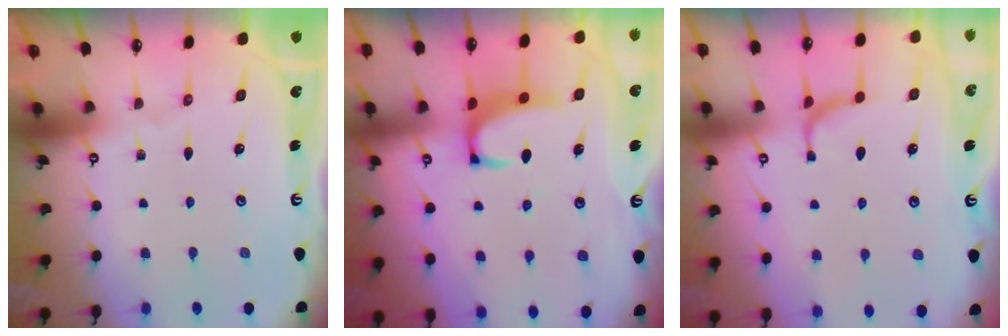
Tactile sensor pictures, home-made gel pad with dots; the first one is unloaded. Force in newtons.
{"total": 2.7, "press": 2.5, "slide": 1.0}
{"total": 3.3, "press": 3.3, "slide": 0.4}